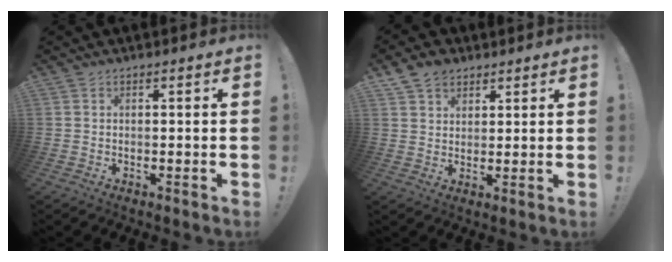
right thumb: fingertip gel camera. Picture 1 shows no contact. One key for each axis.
{"total": 6.1, "fx": 4.0, "fy": 4.3, "fz": 1.6, "tx": -0.027, "ty": -0.017, "tz": 0.077}